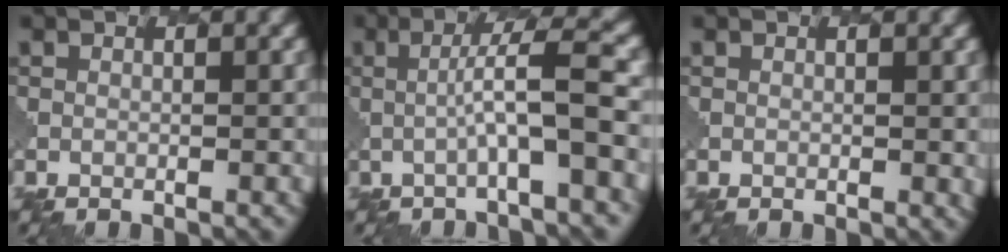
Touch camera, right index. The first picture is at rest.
{"total": 5.7, "force": [-0.3, 0.8, 5.7], "torque": [-0.086, 0.016, -0.014]}
{"total": 0.9, "force": [0.3, 0.5, 0.7], "torque": [-0.006, -0.004, 0.009]}